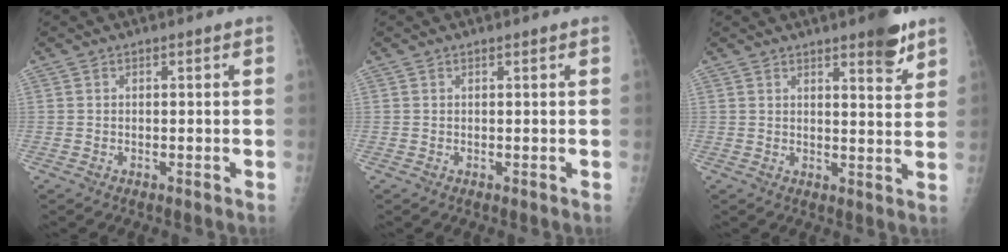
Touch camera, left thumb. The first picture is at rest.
{"total": 0.0}
{"total": 6.6, "force": [4.4, 1.6, 4.6], "torque": [-0.048, -0.027, 0.056]}